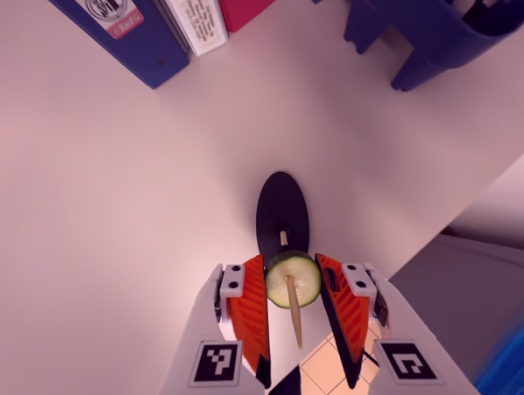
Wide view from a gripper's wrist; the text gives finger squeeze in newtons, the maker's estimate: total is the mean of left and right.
{"total": 5.9, "left": 5.7, "right": 6.2}